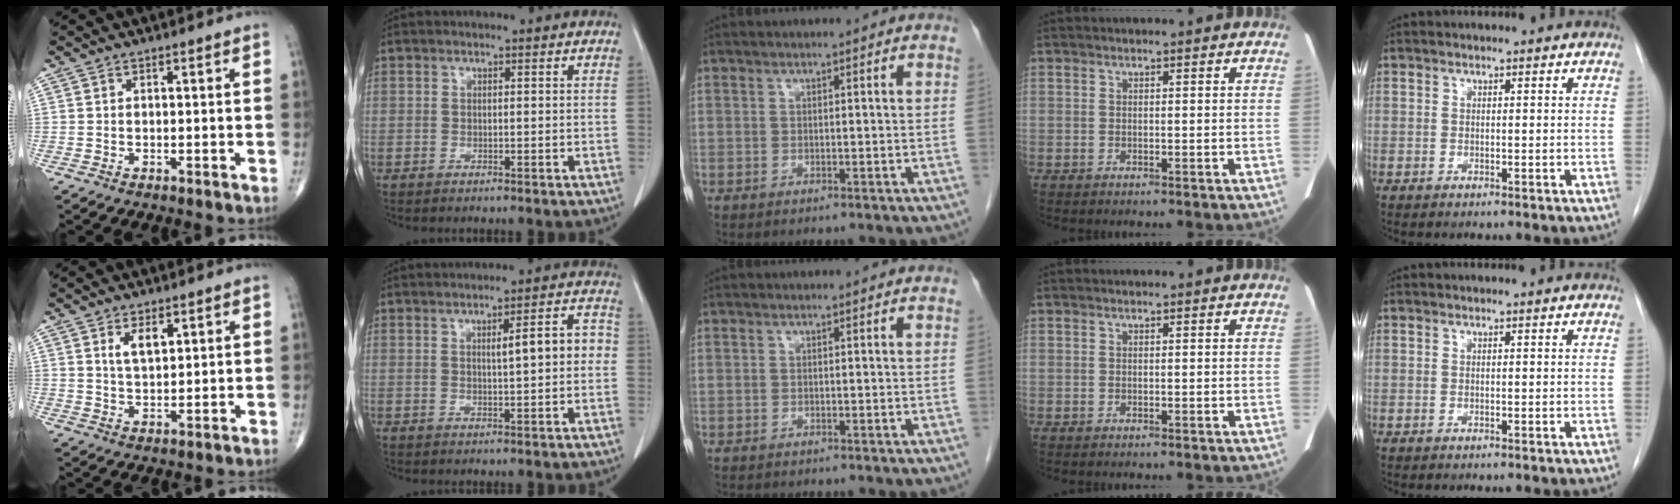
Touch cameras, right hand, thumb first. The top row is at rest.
{"thumb": {"total": 4.3, "force": [2.1, 2.1, 3.2], "torque": [-0.047, -0.015, 0.040]}, "index": {"total": 5.7, "force": [0.3, 1.0, 5.6], "torque": [-0.080, 0.019, 0.004]}, "middle": {"total": 1.4, "force": [-1.3, 0.4, 0.4], "torque": [-0.011, -0.003, -0.016]}}